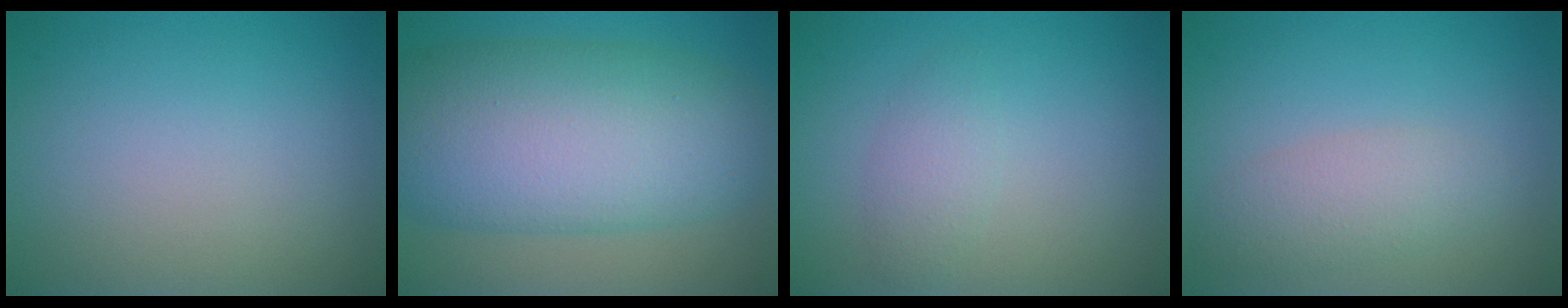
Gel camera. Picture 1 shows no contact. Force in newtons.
{"total": 12.8, "press": 12.8, "slide": 0.2}
{"total": 1.8, "press": 1.8, "slide": 0.1}
{"total": 2.9, "press": 2.9, "slide": 0.1}